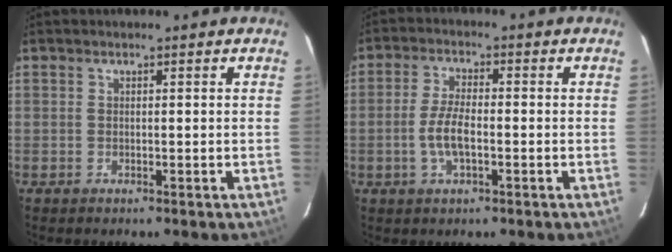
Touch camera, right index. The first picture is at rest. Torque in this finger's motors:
{"motor_torque": [0.62, -0.44, 0.44, 0.12]}